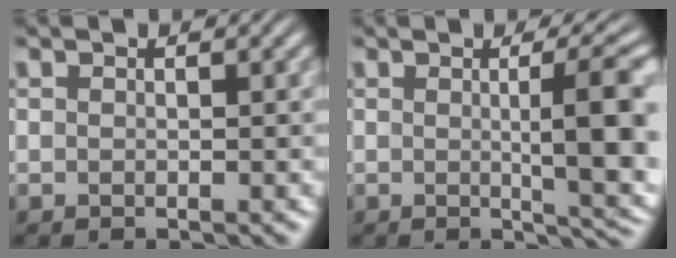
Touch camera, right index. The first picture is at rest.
{"total": 6.3, "force": [-0.2, 1.0, 6.2], "torque": [-0.071, 0.001, -0.008]}